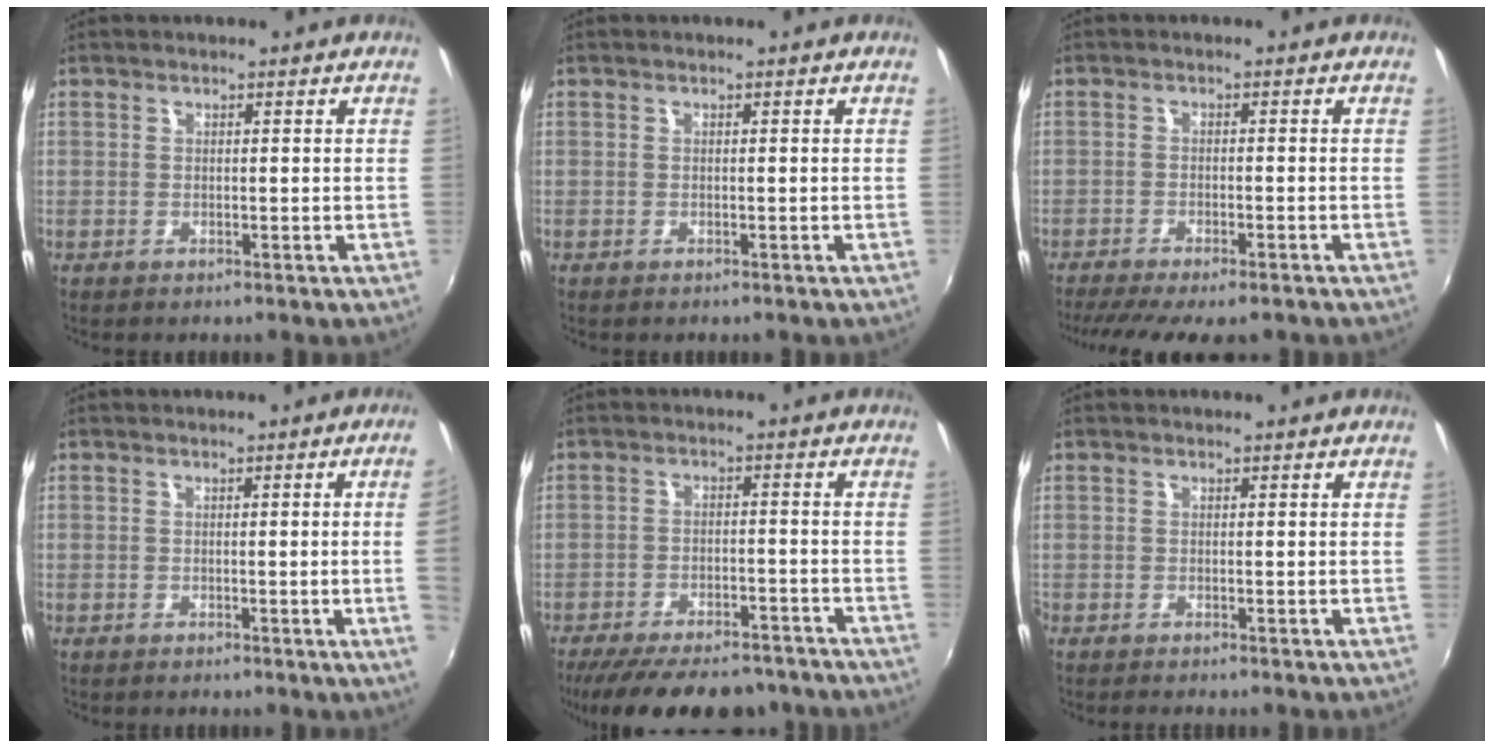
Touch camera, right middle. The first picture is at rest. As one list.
[{"total": 0.0}, {"total": 10.1, "force": [-8.3, 2.1, 5.5], "torque": [-0.122, -0.034, -0.130]}, {"total": 3.3, "force": [-0.1, -1.7, 2.8], "torque": [-0.051, -0.010, 0.007]}, {"total": 18.9, "force": [-15.5, 6.4, 8.6], "torque": [-0.175, -0.017, -0.214]}, {"total": 0.8, "force": [-0.8, 0.0, 0.2], "torque": [-0.003, -0.006, -0.017]}]